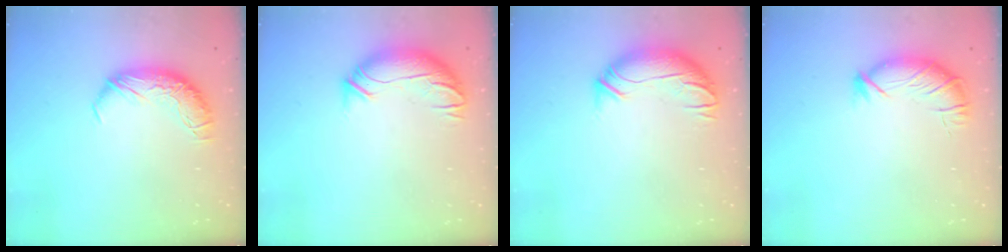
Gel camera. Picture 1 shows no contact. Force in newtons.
{"total": 3.5, "press": 2.3, "slide": 2.7}
{"total": 3.4, "press": 2.1, "slide": 2.7}
{"total": 3.6, "press": 3.5, "slide": 0.8}